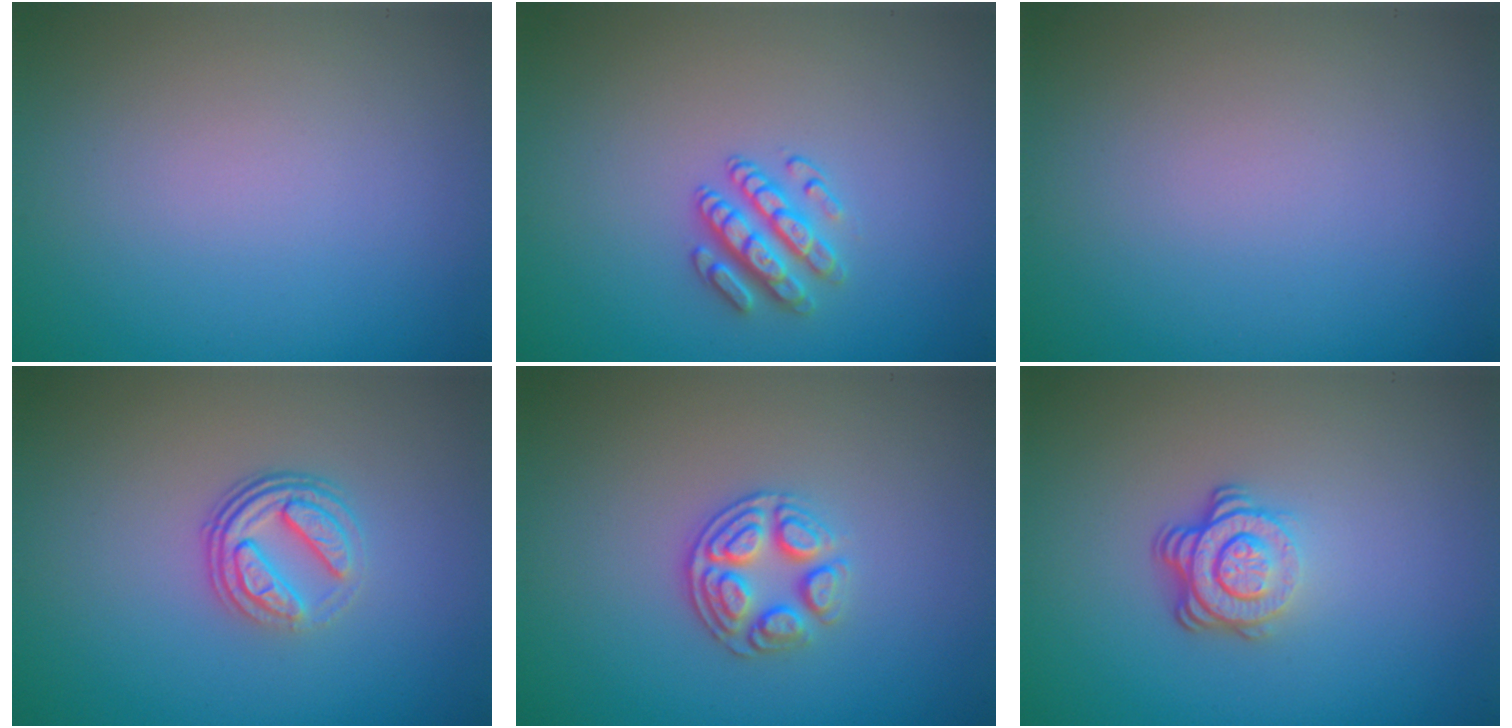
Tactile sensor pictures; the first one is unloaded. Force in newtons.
{"total": 2.7, "press": 2.5, "slide": 1.0}
{"total": 0.0}
{"total": 3.8, "press": 2.7, "slide": 2.6}
{"total": 3.3, "press": 2.9, "slide": 1.6}
{"total": 3.9, "press": 2.7, "slide": 2.9}